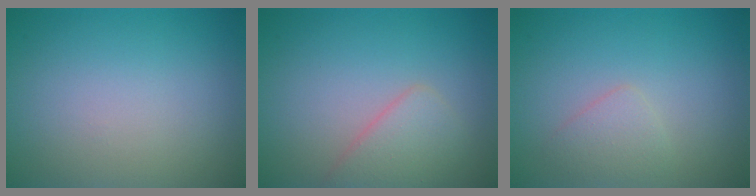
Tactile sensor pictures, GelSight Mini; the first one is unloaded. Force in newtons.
{"total": 2.6, "press": 2.6, "slide": 0.1}
{"total": 1.6, "press": 1.6, "slide": 0.1}